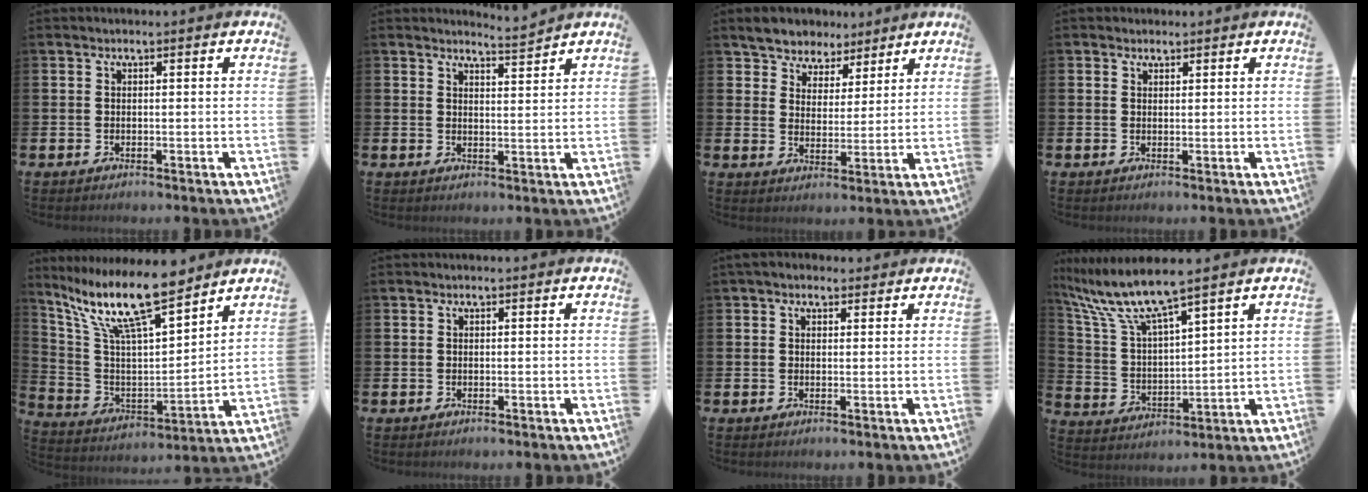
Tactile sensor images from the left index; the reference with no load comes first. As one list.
[{"total": 3.9, "force": [3.9, -0.3, 0.2], "torque": [0.000, -0.027, 0.068]}, {"total": 5.9, "force": [5.4, 2.2, -0.8], "torque": [-0.010, -0.027, 0.100]}, {"total": 1.3, "force": [1.1, 0.6, 0.0], "torque": [0.011, 0.001, 0.019]}, {"total": 13.2, "force": [10.7, 2.2, 7.3], "torque": [-0.173, -0.056, 0.185]}, {"total": 0.0}, {"total": 2.0, "force": [1.6, 1.2, 0.5], "torque": [0.006, 0.000, 0.024]}, {"total": 8.7, "force": [7.5, 0.7, 4.3], "torque": [-0.116, -0.036, 0.130]}]